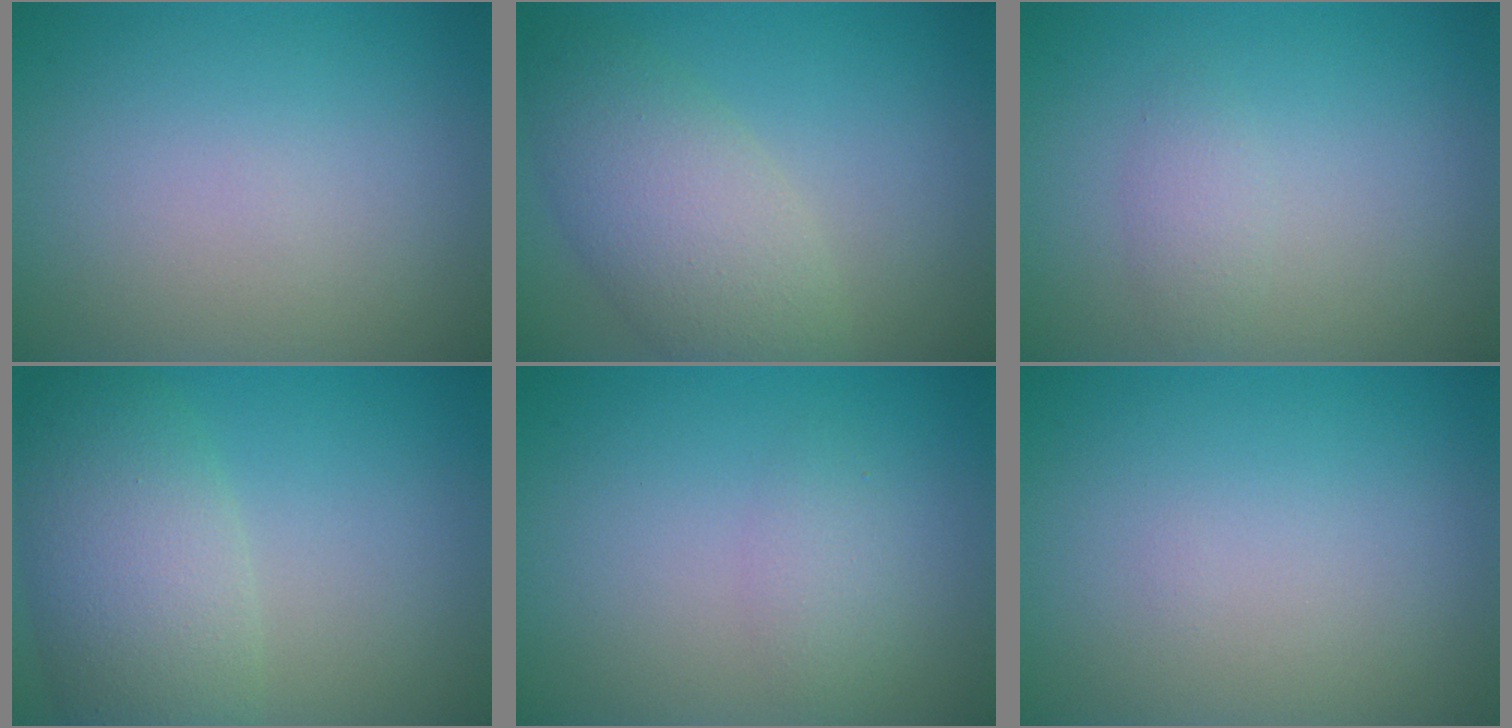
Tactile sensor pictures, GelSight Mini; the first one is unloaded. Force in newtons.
{"total": 5.6, "press": 5.6, "slide": 0.4}
{"total": 1.3, "press": 1.3, "slide": 0.1}
{"total": 6.8, "press": 6.7, "slide": 0.6}
{"total": 1.6, "press": 1.6, "slide": 0.0}
{"total": 0.0}